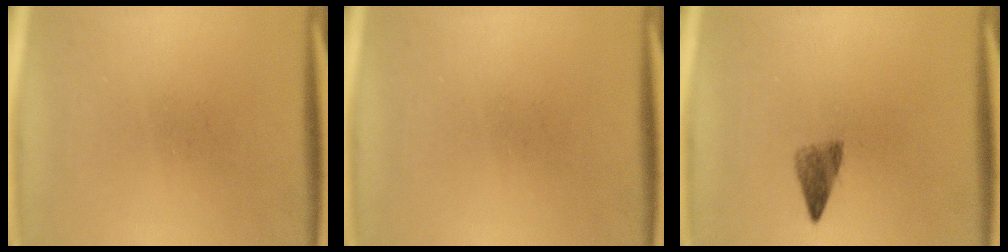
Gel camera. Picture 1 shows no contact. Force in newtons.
{"total": 0.0}
{"total": 2.8}